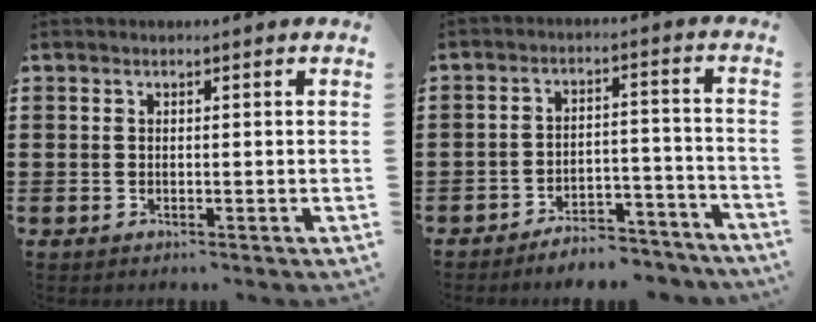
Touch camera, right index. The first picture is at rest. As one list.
[{"total": 5.3, "force": [-5.2, 0.6, 0.8], "torque": [-0.013, 0.013, -0.104]}]